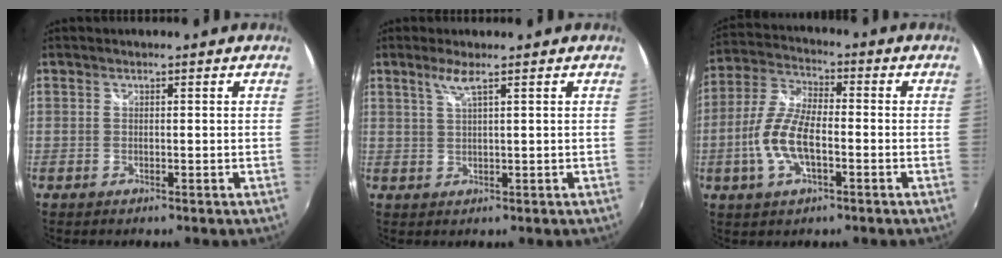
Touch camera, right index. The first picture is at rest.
{"total": 2.6, "force": [1.6, -0.2, 2.0], "torque": [-0.041, 0.000, 0.032]}
{"total": 10.8, "force": [-2.9, 4.6, 9.4], "torque": [-0.204, 0.007, -0.058]}